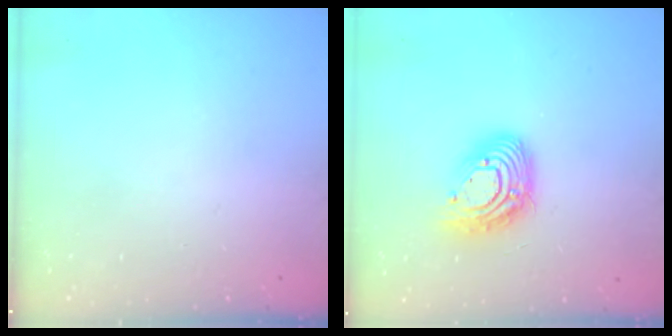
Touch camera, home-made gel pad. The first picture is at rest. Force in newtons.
{"total": 13.4, "press": 13.4, "slide": 1.3}